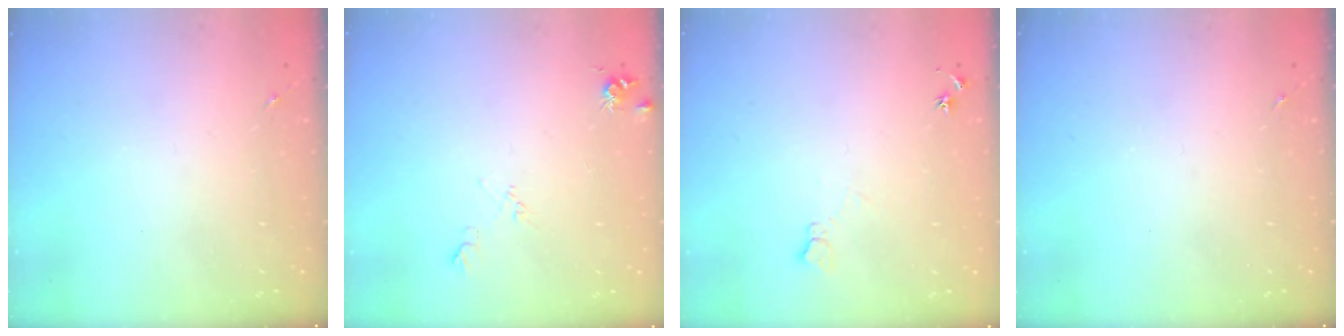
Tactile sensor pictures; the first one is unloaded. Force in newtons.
{"total": 8.2, "press": 8.2, "slide": 0.8}
{"total": 6.2, "press": 6.1, "slide": 0.8}
{"total": 0.0}